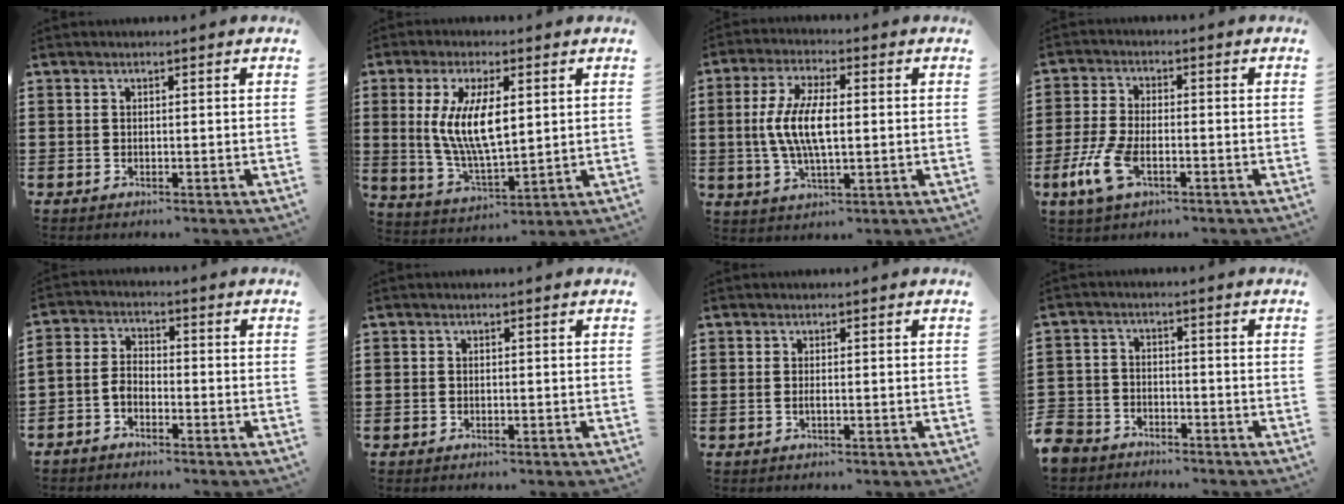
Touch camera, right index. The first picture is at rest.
{"total": 9.6, "force": [1.8, 3.6, 8.7], "torque": [-0.182, 0.004, 0.030]}
{"total": 8.6, "force": [0.0, 3.1, 8.0], "torque": [-0.180, -0.003, -0.009]}
{"total": 7.3, "force": [-2.7, 3.3, 5.9], "torque": [-0.153, -0.012, -0.058]}
{"total": 3.1, "force": [-2.5, 1.5, 1.2], "torque": [-0.033, 0.004, -0.054]}
{"total": 0.5, "force": [-0.4, 0.3, 0.1], "torque": [-0.001, 0.001, -0.010]}
{"total": 0.7, "force": [-0.2, 0.0, 0.6], "torque": [-0.011, -0.004, -0.003]}
{"total": 4.6, "force": [-4.2, 1.7, 0.0], "torque": [-0.034, -0.002, -0.098]}